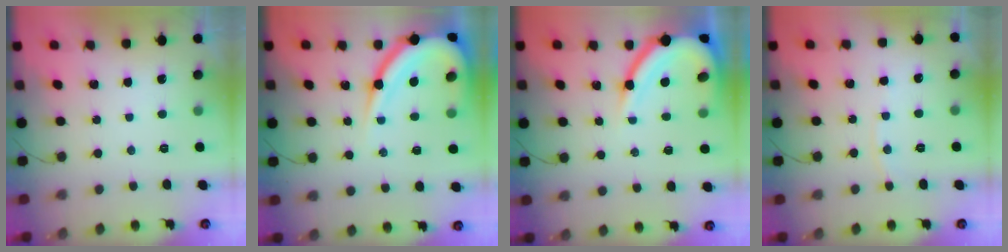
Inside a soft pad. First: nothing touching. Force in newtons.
{"total": 12.8, "press": 12.8, "slide": 1.2}
{"total": 11.4, "press": 11.3, "slide": 1.2}
{"total": 3.0, "press": 2.9, "slide": 0.4}